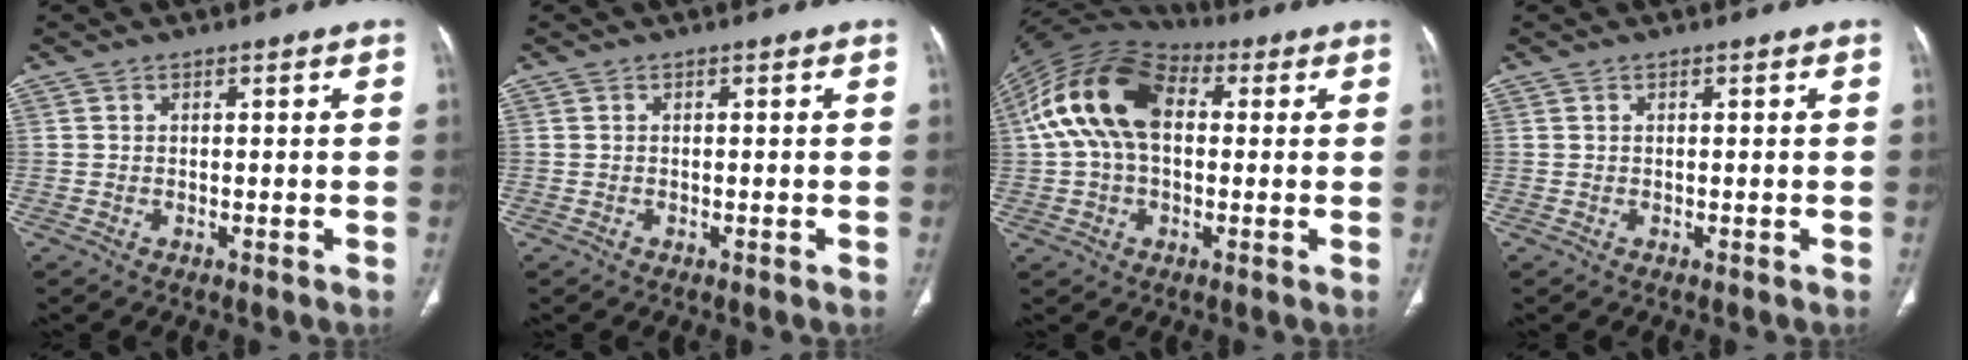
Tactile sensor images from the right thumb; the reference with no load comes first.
{"total": 0.0}
{"total": 17.2, "force": [2.8, 10.8, 13.1], "torque": [-0.247, 0.042, 0.042]}
{"total": 0.0}